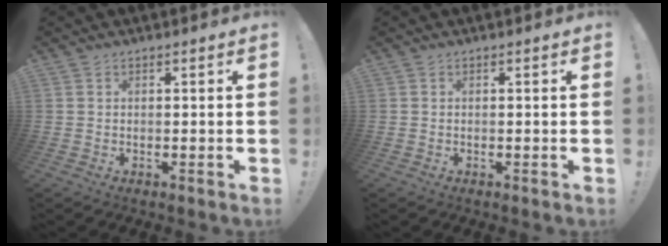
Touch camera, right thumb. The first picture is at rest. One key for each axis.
{"total": 0.0}